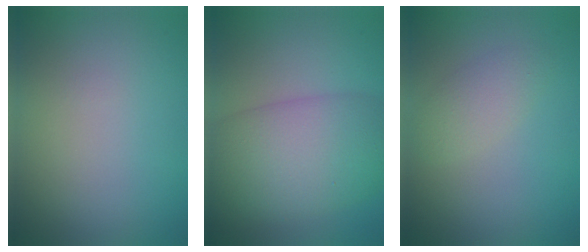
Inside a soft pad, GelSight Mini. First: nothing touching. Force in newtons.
{"total": 10.0, "press": 9.9, "slide": 0.4}
{"total": 2.1, "press": 2.1, "slide": 0.2}